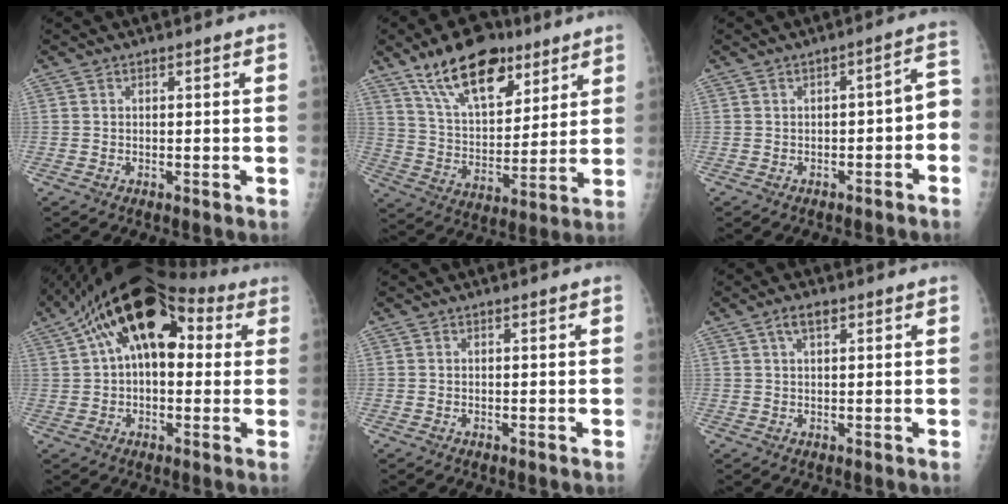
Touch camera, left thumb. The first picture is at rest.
{"total": 18.0, "force": [11.6, 8.8, 10.5], "torque": [-0.129, -0.053, 0.204]}
{"total": 5.3, "force": [-2.1, 2.8, 4.0], "torque": [-0.023, 0.044, -0.030]}
{"total": 16.8, "force": [4.9, 9.7, 12.9], "torque": [-0.180, 0.040, 0.066]}
{"total": 0.0}
{"total": 3.0, "force": [1.6, 1.3, 2.2], "torque": [-0.036, 0.001, 0.030]}